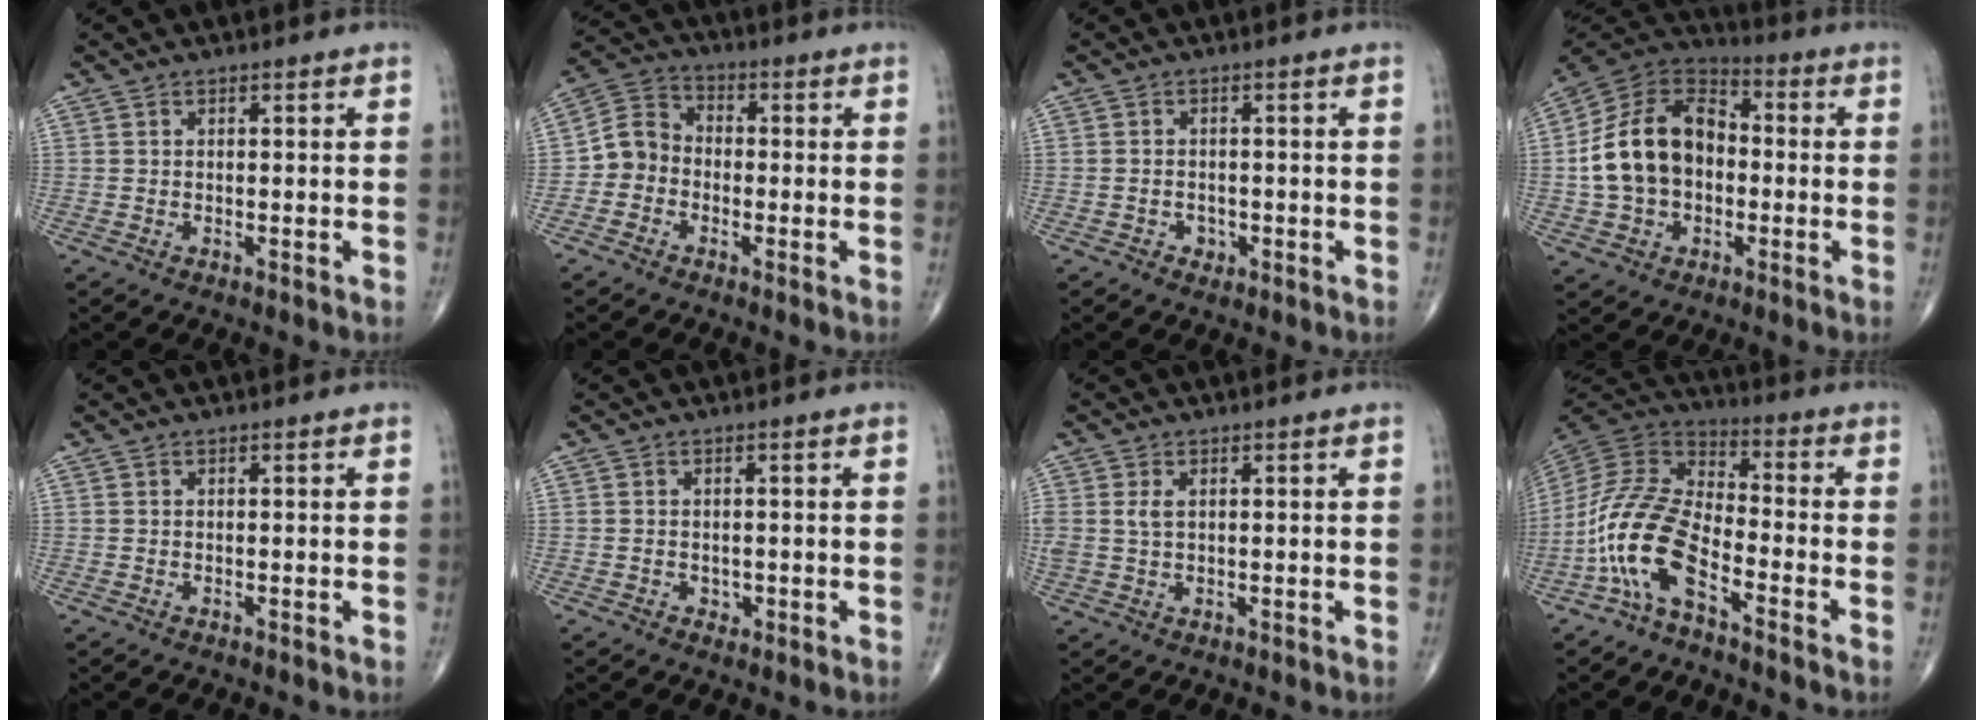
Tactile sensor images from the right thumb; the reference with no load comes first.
{"total": 6.5, "force": [-1.9, 5.7, 2.6], "torque": [-0.024, 0.030, -0.052]}
{"total": 1.8, "force": [-0.9, 1.4, 0.7], "torque": [0.000, 0.006, -0.012]}
{"total": 17.1, "force": [-1.0, 12.3, 11.8], "torque": [-0.189, 0.034, -0.026]}
{"total": 0.0}
{"total": 1.2, "force": [-0.4, 1.0, 0.5], "torque": [0.001, 0.002, -0.005]}
{"total": 2.6, "force": [0.7, 1.6, 2.0], "torque": [-0.049, 0.006, 0.019]}
{"total": 13.8, "force": [-6.7, 5.7, 10.6], "torque": [-0.222, 0.059, -0.142]}